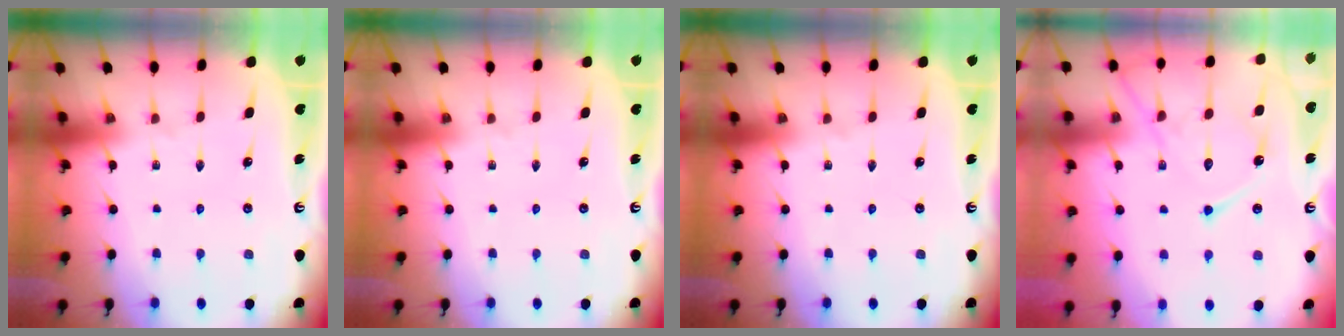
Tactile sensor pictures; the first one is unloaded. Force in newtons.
{"total": 0.0}
{"total": 0.0}
{"total": 14.1, "press": 14.0, "slide": 1.3}